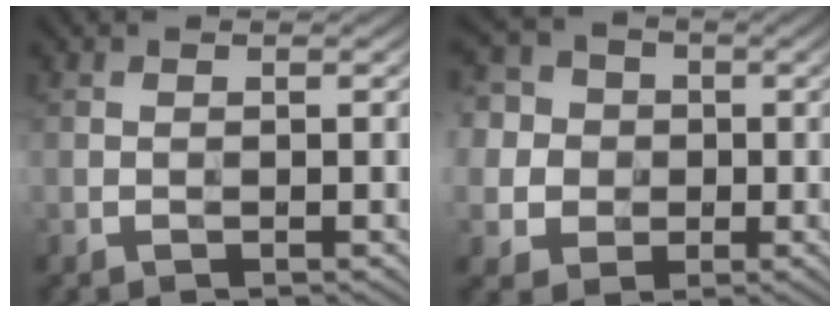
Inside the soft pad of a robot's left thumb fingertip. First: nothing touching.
{"total": 10.3, "force": [1.2, 9.4, 4.0], "torque": [-0.146, 0.017, 0.000]}